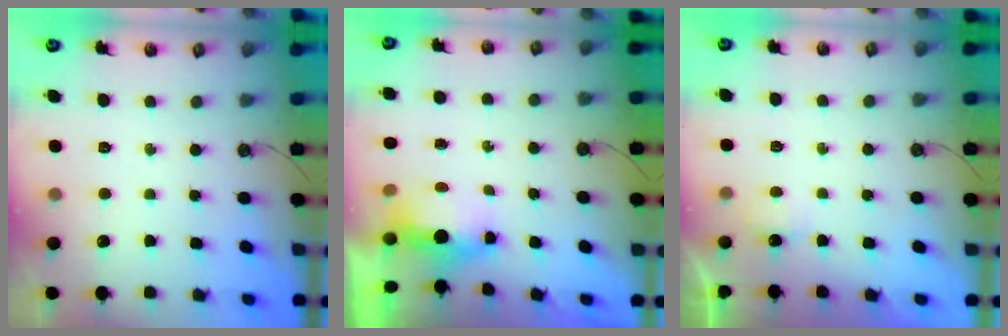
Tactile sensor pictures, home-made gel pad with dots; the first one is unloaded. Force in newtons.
{"total": 5.1, "press": 5.0, "slide": 1.2}
{"total": 2.6, "press": 2.6, "slide": 0.4}